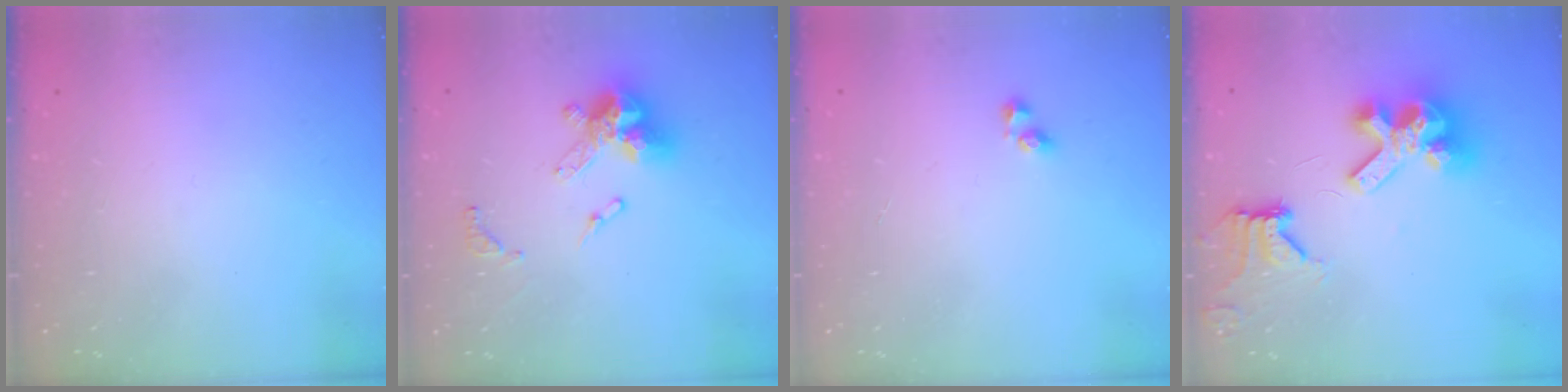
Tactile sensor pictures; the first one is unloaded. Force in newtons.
{"total": 13.5, "press": 13.4, "slide": 1.3}
{"total": 2.2, "press": 1.9, "slide": 1.1}
{"total": 15.6, "press": 15.4, "slide": 2.1}